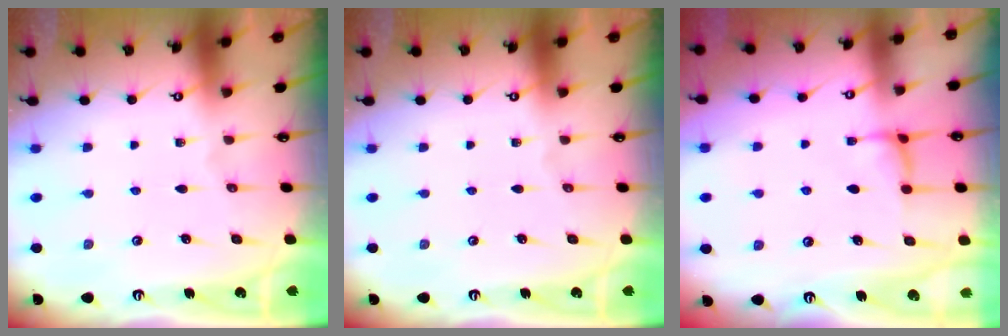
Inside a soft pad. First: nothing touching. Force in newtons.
{"total": 0.0}
{"total": 0.8, "press": 0.3, "slide": 0.7}